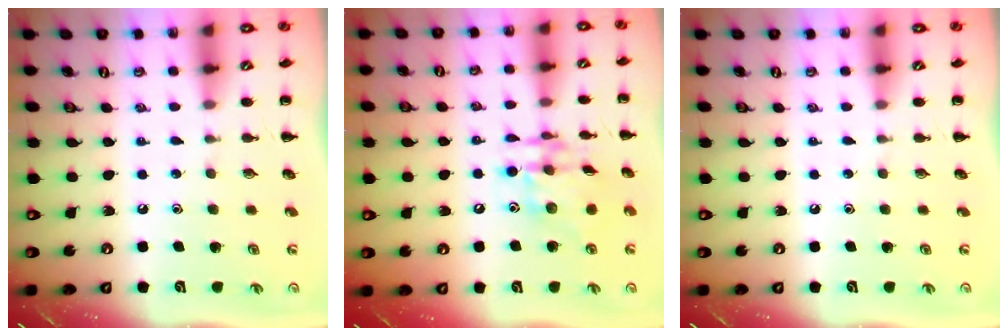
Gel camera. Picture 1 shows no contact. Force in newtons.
{"total": 14.5, "press": 14.3, "slide": 2.2}
{"total": 0.0}